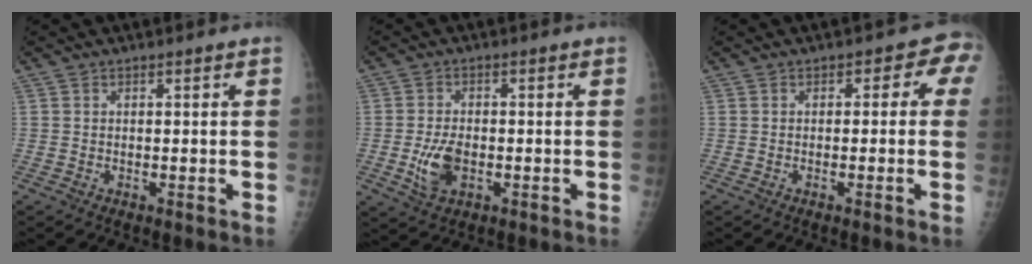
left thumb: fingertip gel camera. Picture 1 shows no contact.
{"total": 5.8, "force": [-1.5, 3.3, 4.5], "torque": [-0.088, 0.003, -0.022]}
{"total": 3.9, "force": [0.1, 2.6, 2.9], "torque": [0.002, 0.018, -0.013]}